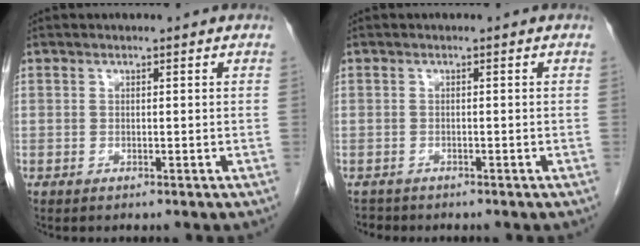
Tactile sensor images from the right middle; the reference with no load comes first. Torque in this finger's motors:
{"motor_torque": [-0.08, -0.21, -0.14, -0.02]}